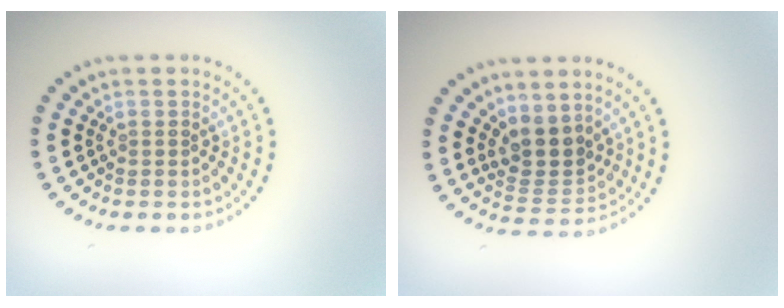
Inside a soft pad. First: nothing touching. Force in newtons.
{"total": 3.4, "press": 2.8, "slide": 1.9}